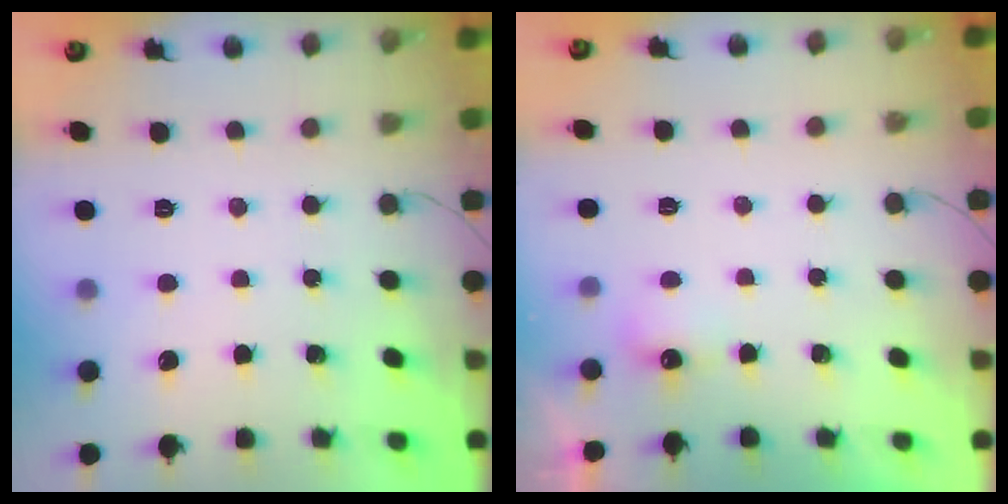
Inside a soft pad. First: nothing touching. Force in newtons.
{"total": 3.4, "press": 3.3, "slide": 0.8}